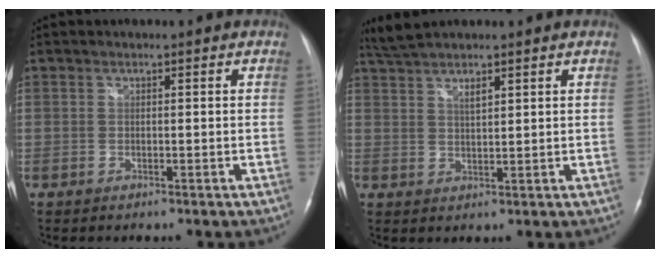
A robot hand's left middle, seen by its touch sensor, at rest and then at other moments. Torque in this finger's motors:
{"motor_torque": [0.45, -0.34, -0.01, 0.04]}